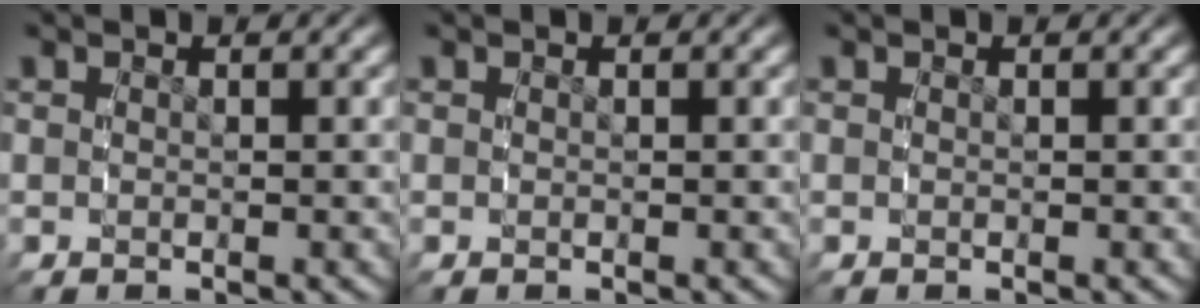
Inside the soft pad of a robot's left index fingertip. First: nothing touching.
{"total": 0.0}
{"total": 0.0}